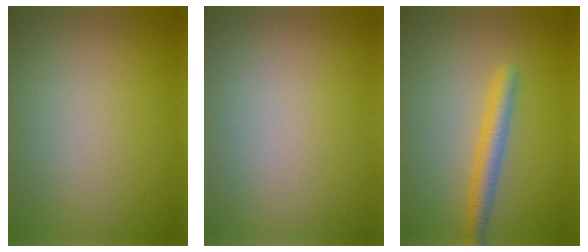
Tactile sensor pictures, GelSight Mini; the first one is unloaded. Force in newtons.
{"total": 0.0}
{"total": 2.8, "press": 2.8, "slide": 0.0}